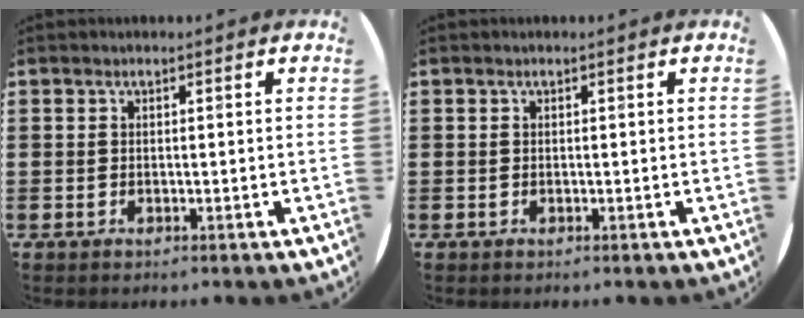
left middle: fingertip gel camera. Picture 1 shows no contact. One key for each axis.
{"total": 0.0}